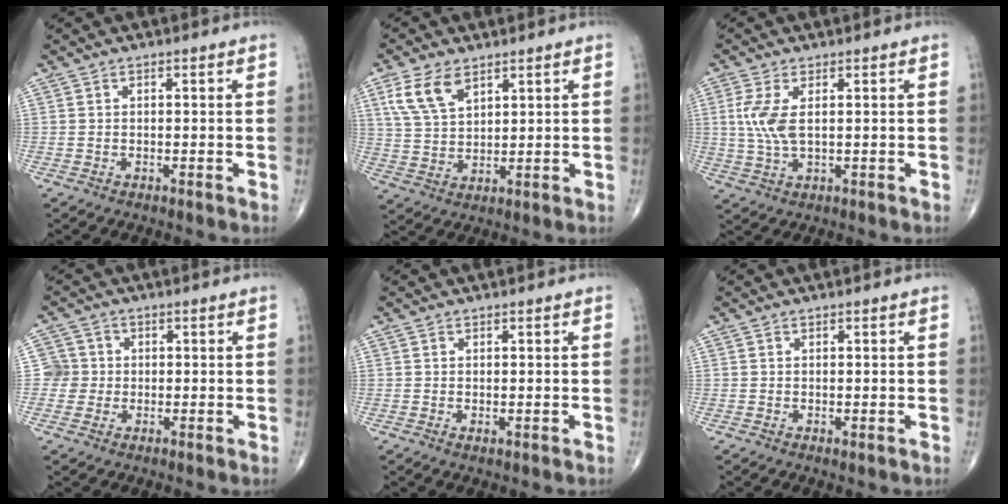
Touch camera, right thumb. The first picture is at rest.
{"total": 8.3, "force": [4.5, 4.5, 5.3], "torque": [-0.098, -0.012, 0.095]}
{"total": 6.2, "force": [1.1, 2.6, 5.5], "torque": [-0.137, -0.004, 0.025]}
{"total": 3.8, "force": [-0.1, 3.8, 0.0], "torque": [0.030, 0.010, -0.010]}
{"total": 0.9, "force": [-0.1, 0.4, 0.8], "torque": [-0.015, -0.004, -0.001]}
{"total": 0.7, "force": [-0.1, 0.2, 0.6], "torque": [-0.012, -0.004, -0.001]}